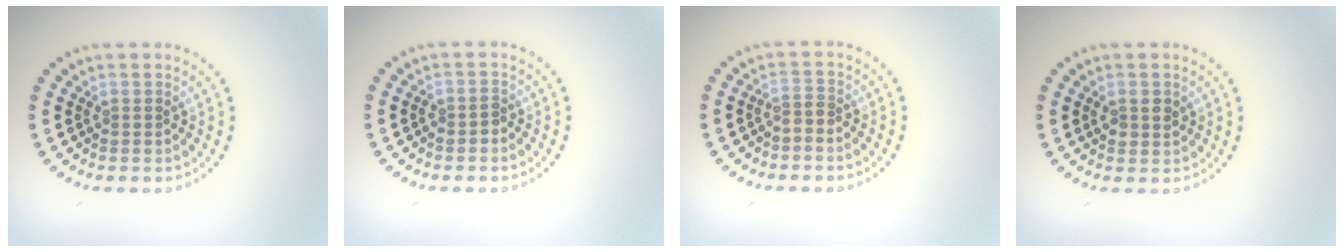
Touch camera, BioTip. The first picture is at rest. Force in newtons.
{"total": 1.1, "press": 1.0, "slide": 0.4}
{"total": 1.0, "press": 0.5, "slide": 0.8}
{"total": 1.5, "press": 1.5, "slide": 0.2}